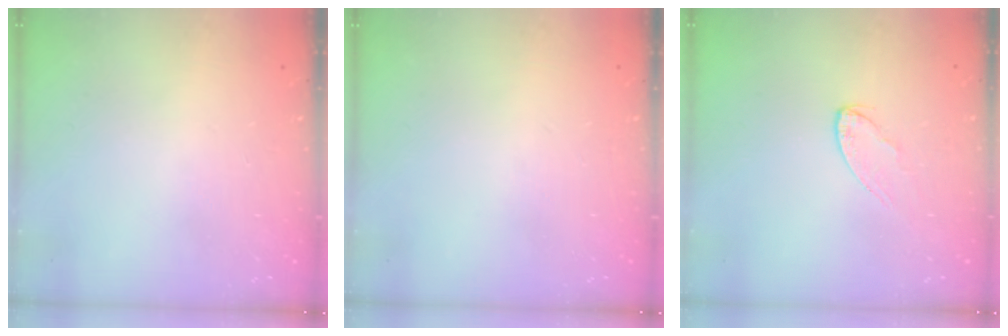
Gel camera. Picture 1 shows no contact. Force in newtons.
{"total": 0.0}
{"total": 4.3, "press": 4.2, "slide": 0.4}